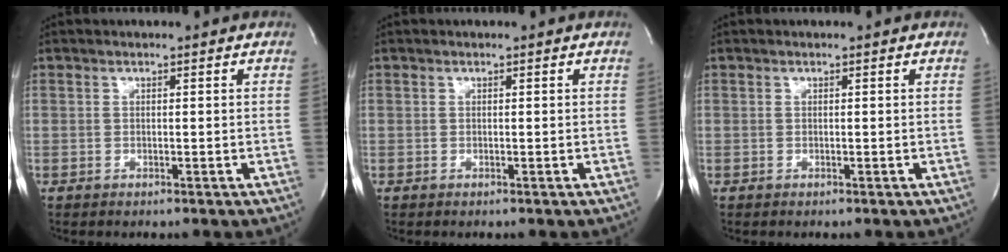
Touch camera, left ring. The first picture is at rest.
{"total": 0.0}
{"total": 0.0}